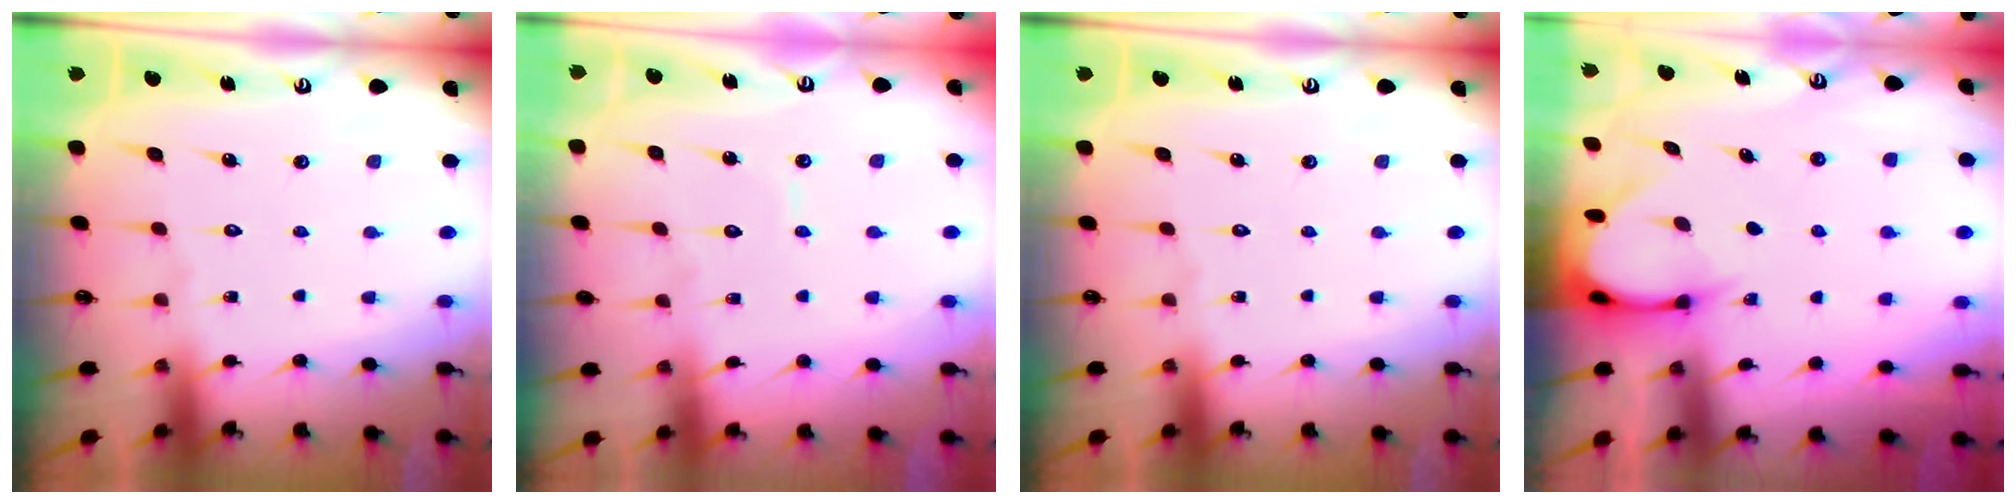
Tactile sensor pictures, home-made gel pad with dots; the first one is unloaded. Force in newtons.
{"total": 3.8, "press": 3.8, "slide": 0.4}
{"total": 0.0}
{"total": 3.4, "press": 3.4, "slide": 0.3}